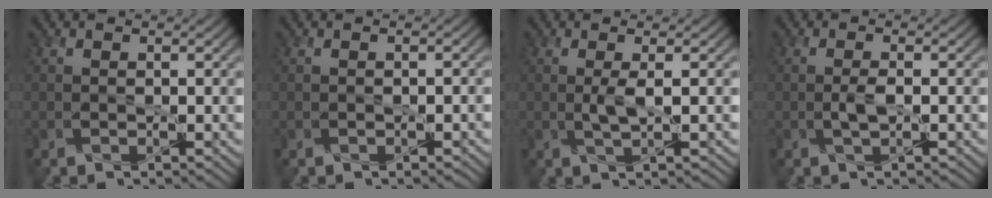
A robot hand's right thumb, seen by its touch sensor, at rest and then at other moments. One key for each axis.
{"total": 0.6, "fx": -0.3, "fy": 0.4, "fz": 0.4, "tx": -0.004, "ty": -0.001, "tz": -0.002}
{"total": 2.1, "fx": 0.2, "fy": 0.3, "fz": 2.1, "tx": -0.044, "ty": 0.004, "tz": 0.003}
{"total": 1.8, "fx": -0.2, "fy": 0.4, "fz": 1.7, "tx": -0.036, "ty": 0.001, "tz": -0.005}